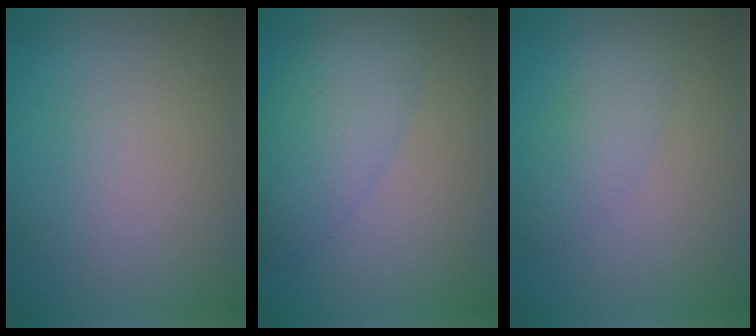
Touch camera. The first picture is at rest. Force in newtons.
{"total": 4.5, "press": 4.5, "slide": 0.1}
{"total": 2.2, "press": 2.2, "slide": 0.1}